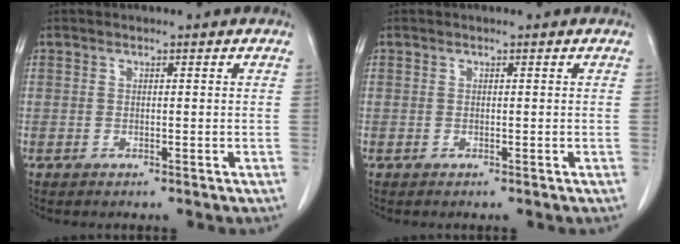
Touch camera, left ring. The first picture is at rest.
{"total": 0.0}